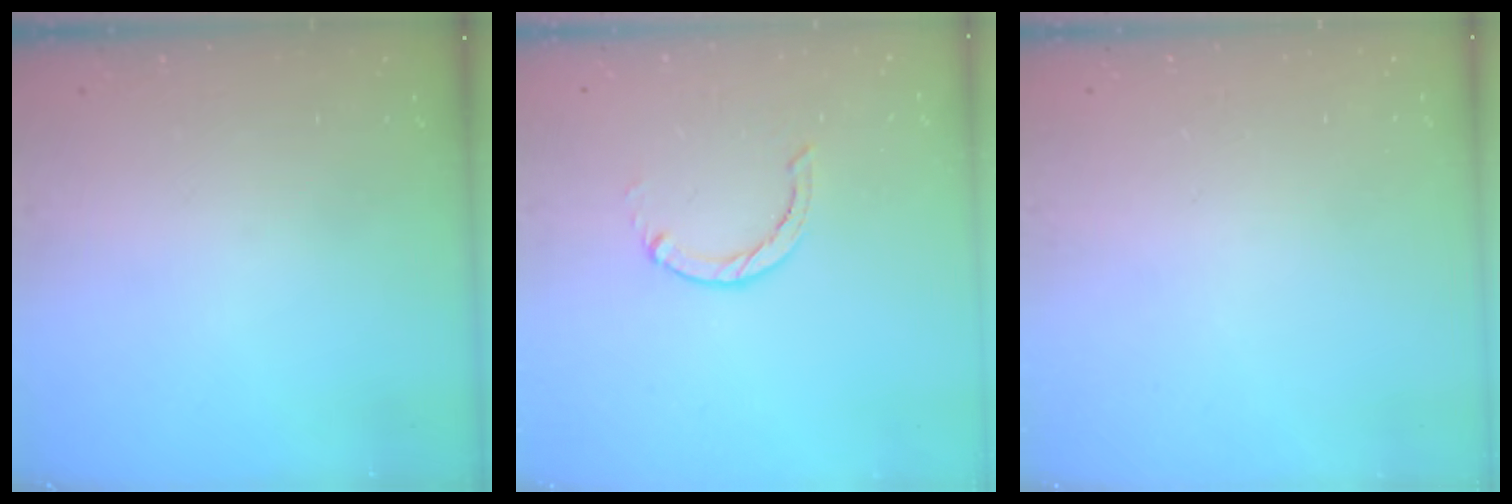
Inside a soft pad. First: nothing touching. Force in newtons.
{"total": 0.0}
{"total": 2.6, "press": 2.6, "slide": 0.2}